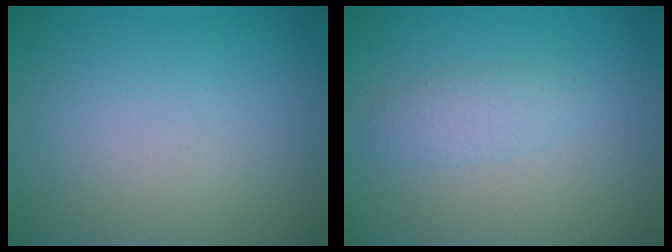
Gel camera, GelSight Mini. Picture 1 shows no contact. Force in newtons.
{"total": 1.7, "press": 1.7, "slide": 0.0}